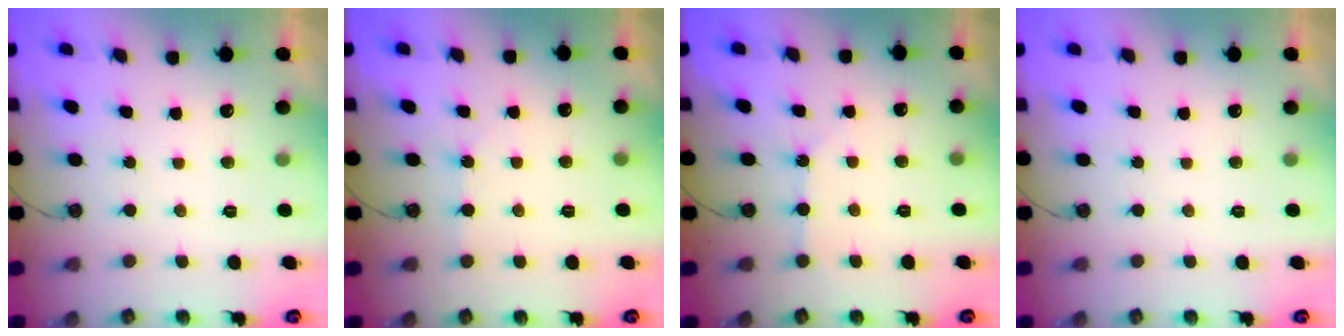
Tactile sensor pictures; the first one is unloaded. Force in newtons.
{"total": 2.7, "press": 2.7, "slide": 0.5}
{"total": 5.5, "press": 5.5, "slide": 0.8}
{"total": 0.0}